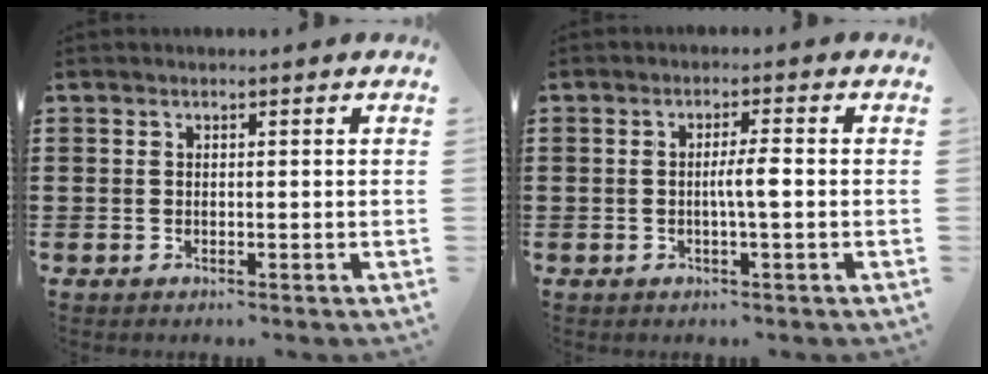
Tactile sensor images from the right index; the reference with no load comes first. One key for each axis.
{"total": 3.2, "fx": -0.4, "fy": 0.2, "fz": 3.2, "tx": -0.058, "ty": -0.002, "tz": -0.009}